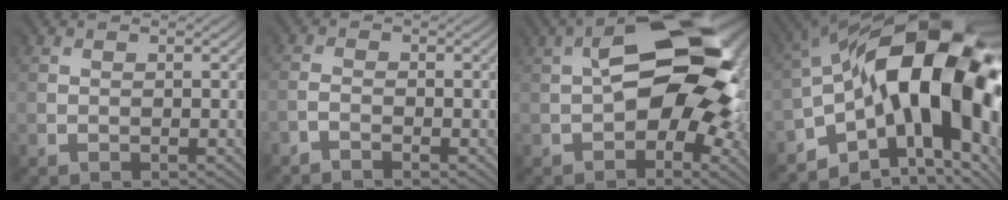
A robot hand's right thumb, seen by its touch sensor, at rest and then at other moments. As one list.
[{"total": 1.4, "force": [-1.4, -0.3, -0.1], "torque": [-0.006, 0.001, -0.032]}, {"total": 16.9, "force": [0.4, 9.6, 14.0], "torque": [-0.206, -0.004, 0.003]}, {"total": 19.3, "force": [-1.0, 10.3, 16.3], "torque": [-0.275, -0.005, -0.015]}]